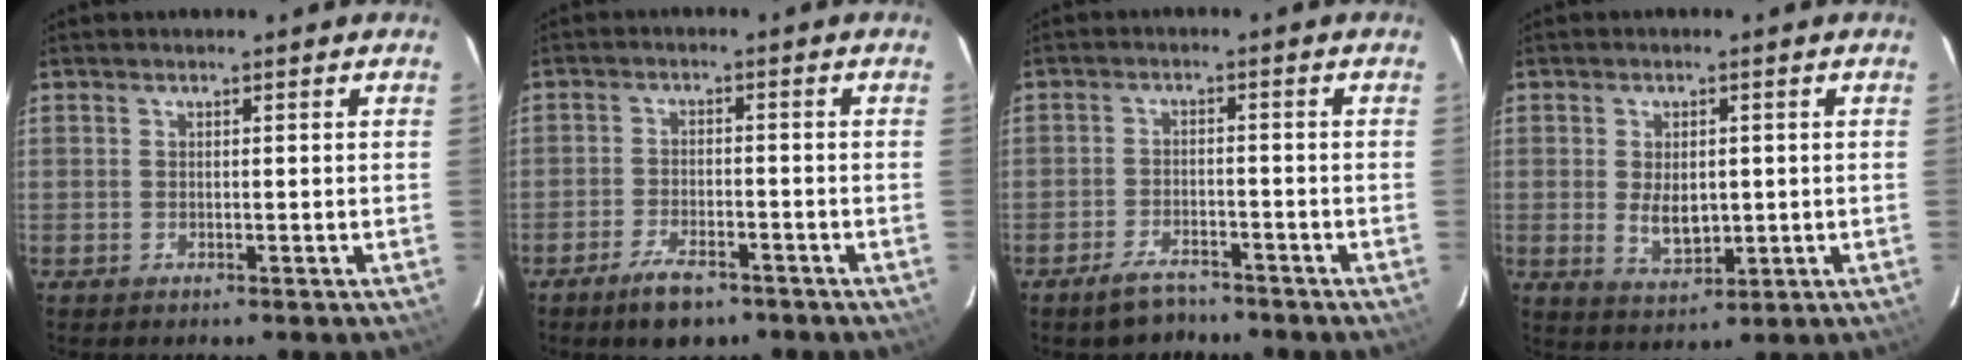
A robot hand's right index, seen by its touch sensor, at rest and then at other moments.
{"total": 6.6, "force": [-4.8, 2.8, 3.5], "torque": [-0.085, -0.003, -0.081]}
{"total": 5.2, "force": [-4.3, 2.4, 1.8], "torque": [-0.053, 0.008, -0.066]}
{"total": 5.8, "force": [-0.2, 3.7, 4.5], "torque": [-0.081, -0.009, 0.008]}